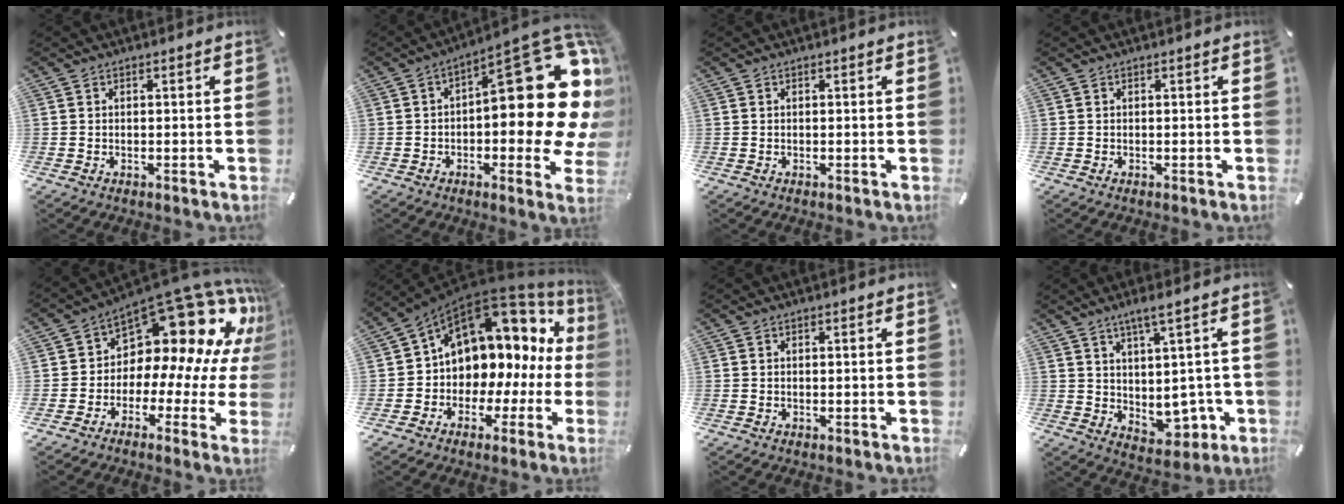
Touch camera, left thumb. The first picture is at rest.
{"total": 24.4, "force": [5.8, 10.2, 21.3], "torque": [-0.263, -0.067, 0.103]}
{"total": 0.0}
{"total": 0.0}
{"total": 17.7, "force": [9.7, 10.5, 10.4], "torque": [-0.141, -0.094, 0.162]}
{"total": 11.3, "force": [5.2, 8.7, 4.8], "torque": [-0.070, -0.068, 0.092]}
{"total": 0.0}
{"total": 8.3, "force": [1.9, 4.3, 6.9], "torque": [-0.093, -0.017, 0.039]}